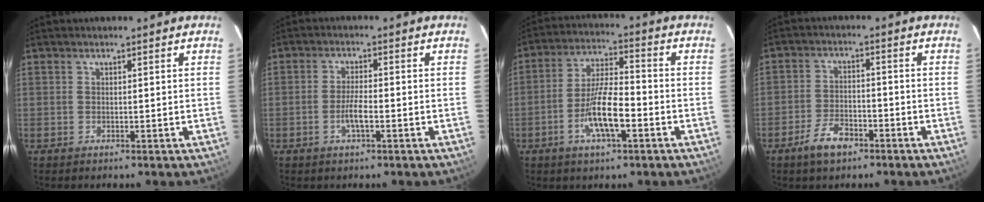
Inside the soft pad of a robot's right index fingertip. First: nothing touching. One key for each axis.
{"total": 3.7, "fx": -1.5, "fy": 0.8, "fz": 3.2, "tx": -0.067, "ty": -0.002, "tz": -0.027}
{"total": 10.0, "fx": -4.0, "fy": 2.5, "fz": 8.8, "tx": -0.174, "ty": -0.001, "tz": -0.071}
{"total": 6.4, "fx": -4.3, "fy": 3.0, "fz": 3.6, "tx": -0.085, "ty": 0.003, "tz": -0.077}